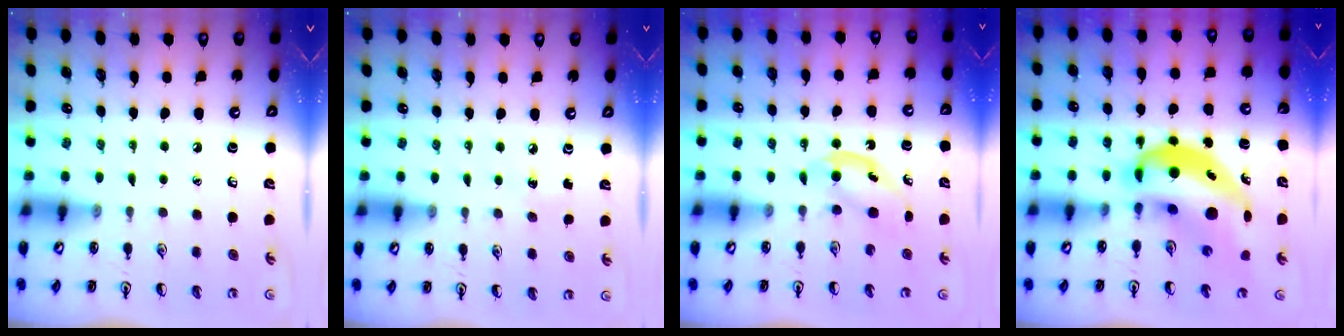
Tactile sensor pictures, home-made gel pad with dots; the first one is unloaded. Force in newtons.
{"total": 4.7, "press": 4.4, "slide": 1.6}
{"total": 4.7, "press": 4.6, "slide": 1.2}
{"total": 11.8, "press": 11.3, "slide": 3.3}